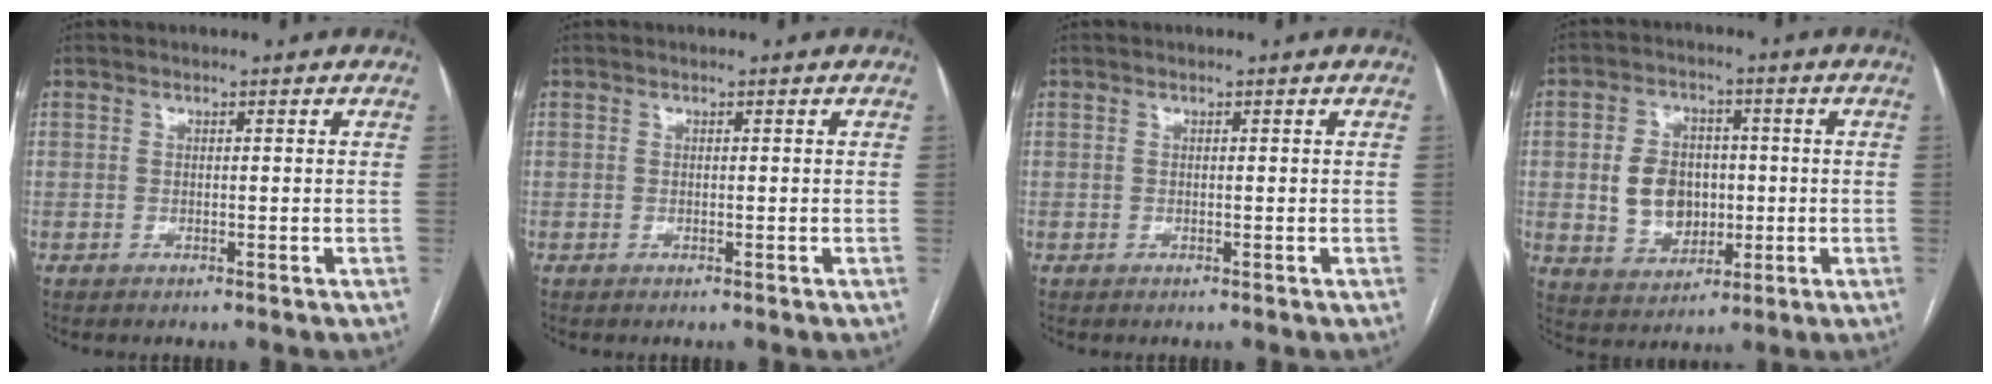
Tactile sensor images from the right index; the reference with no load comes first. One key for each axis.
{"total": 0.0}
{"total": 0.0}
{"total": 8.9, "fx": -0.1, "fy": 7.0, "fz": 5.6, "tx": -0.112, "ty": 0.014, "tz": 0.009}